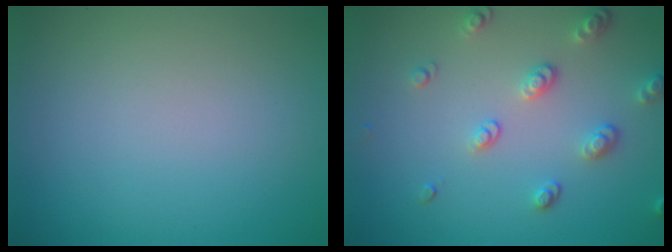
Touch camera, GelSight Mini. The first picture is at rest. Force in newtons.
{"total": 2.6, "press": 2.4, "slide": 0.9}